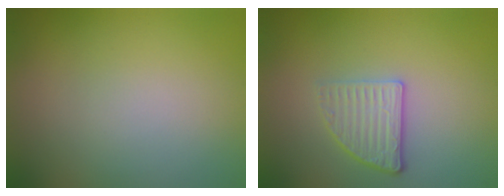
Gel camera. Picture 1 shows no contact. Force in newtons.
{"total": 2.8, "press": 2.3, "slide": 1.6}